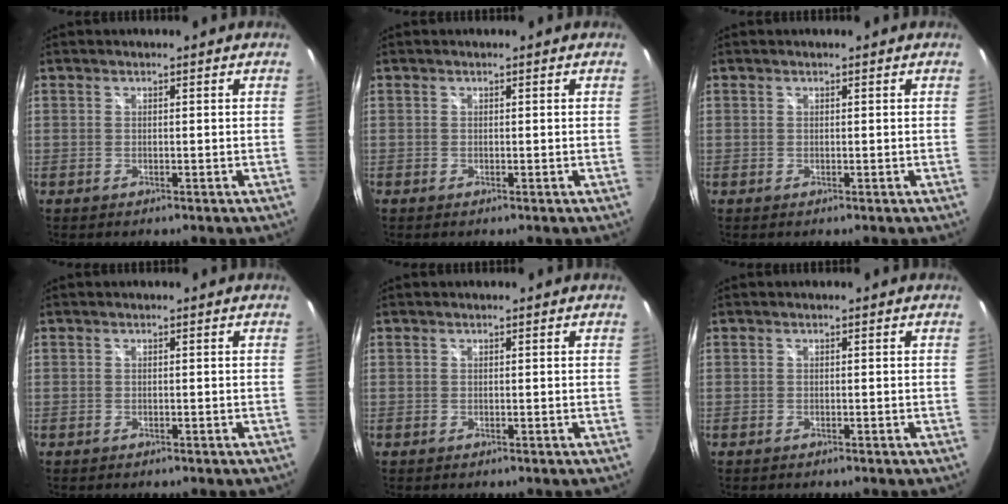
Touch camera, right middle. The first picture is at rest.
{"total": 0.0}
{"total": 0.0}
{"total": 0.8, "force": [-0.6, 0.5, 0.2], "torque": [-0.007, -0.002, -0.008]}
{"total": 0.0}
{"total": 0.5, "force": [-0.5, 0.1, 0.1], "torque": [-0.003, -0.003, -0.010]}